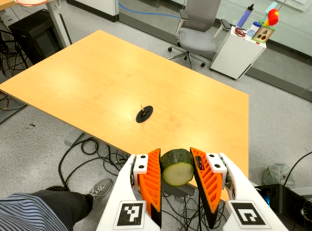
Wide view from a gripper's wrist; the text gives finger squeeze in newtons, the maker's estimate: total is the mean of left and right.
{"total": 10.8, "left": 10.1, "right": 11.5}